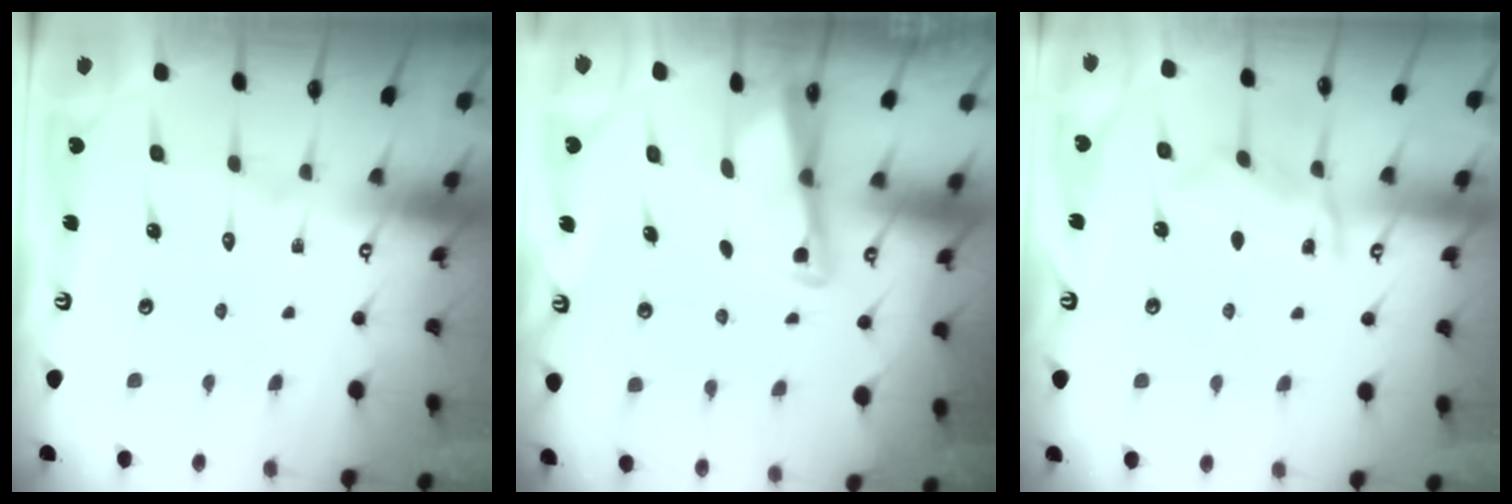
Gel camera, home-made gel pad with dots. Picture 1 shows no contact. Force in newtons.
{"total": 2.9, "press": 2.9, "slide": 0.3}
{"total": 8.3, "press": 8.3, "slide": 0.8}